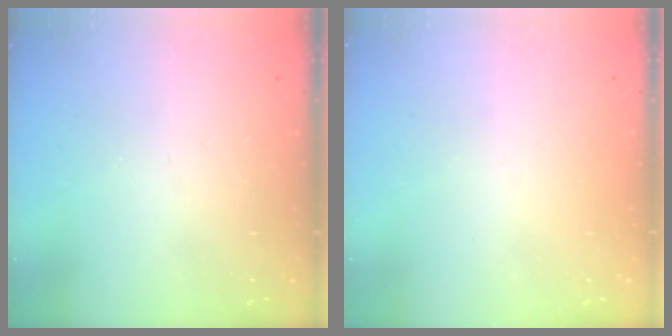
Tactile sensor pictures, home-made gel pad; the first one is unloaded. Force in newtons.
{"total": 0.8, "press": 0.7, "slide": 0.3}